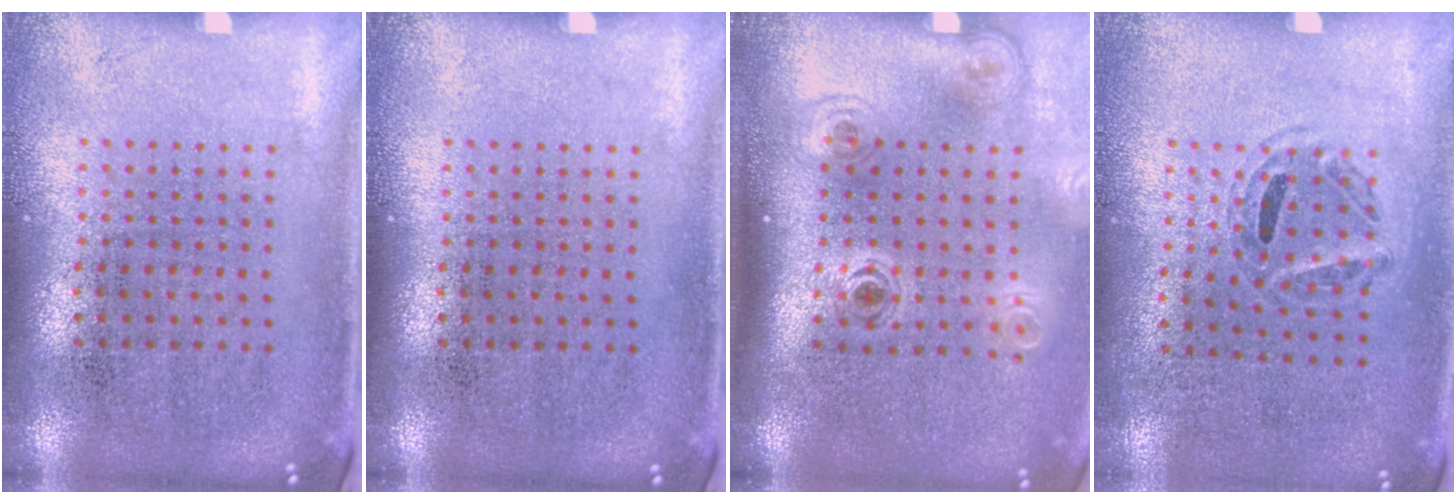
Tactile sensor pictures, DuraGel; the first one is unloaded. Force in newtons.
{"total": 0.0}
{"total": 1.9, "press": 1.2, "slide": 1.4}
{"total": 1.0, "press": 0.7, "slide": 0.7}